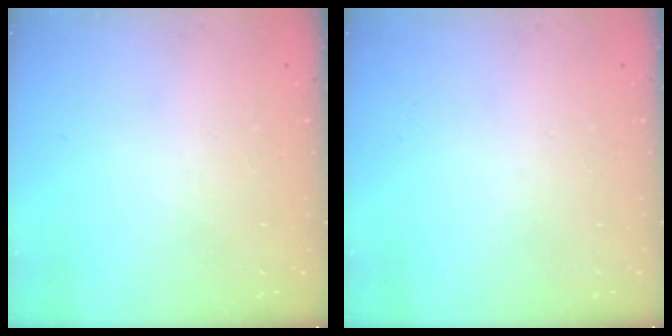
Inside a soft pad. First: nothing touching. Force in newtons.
{"total": 0.0}